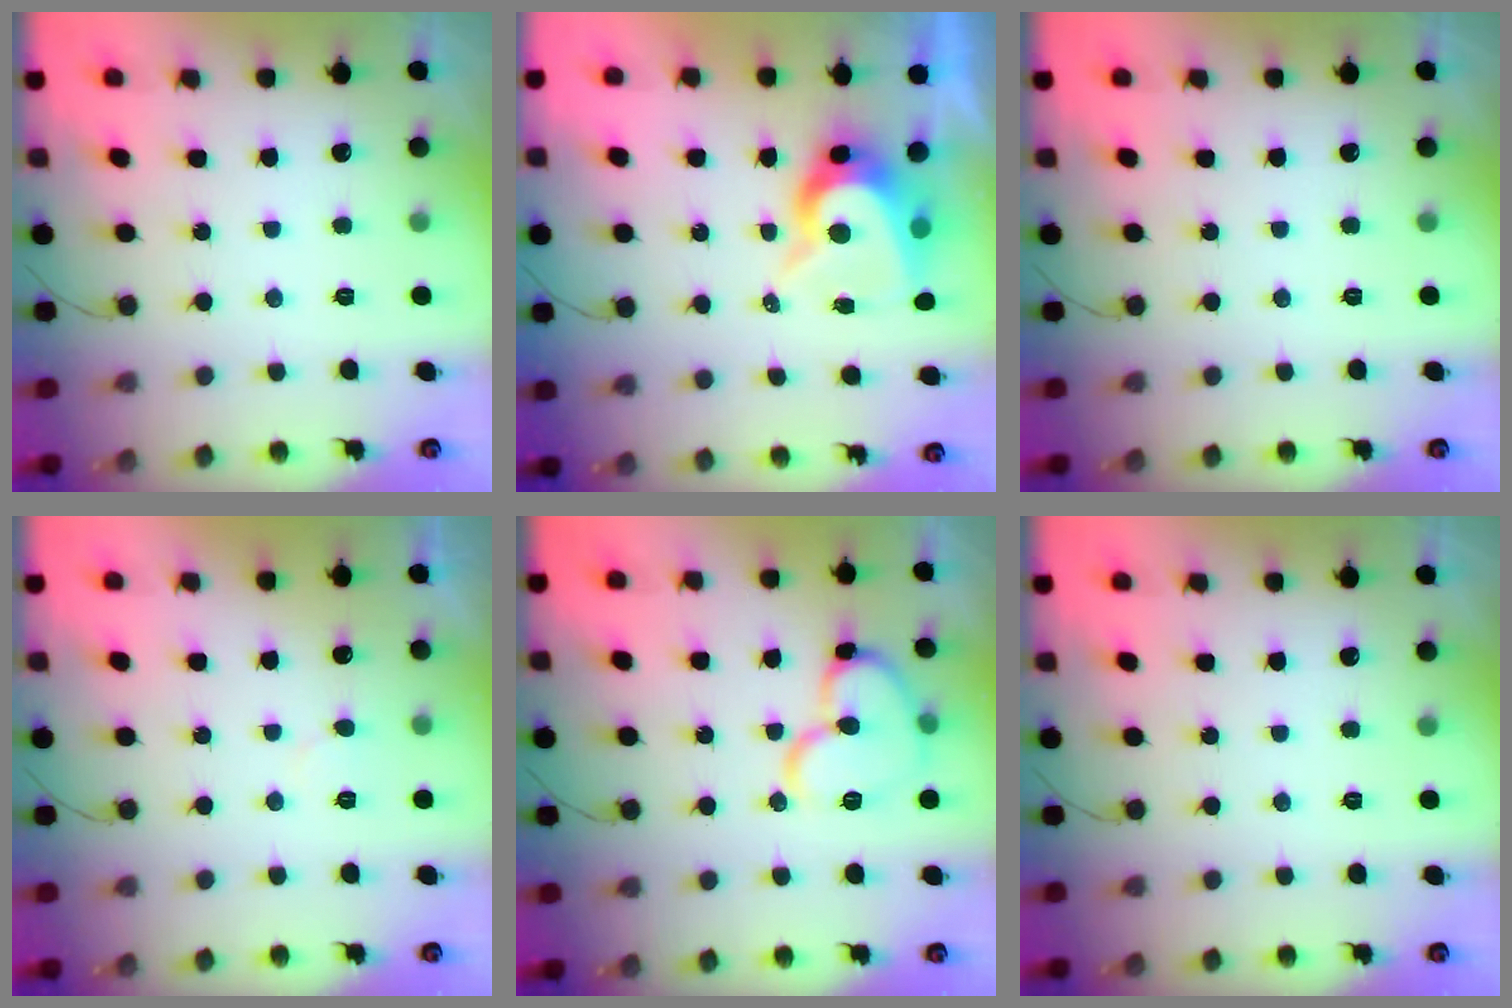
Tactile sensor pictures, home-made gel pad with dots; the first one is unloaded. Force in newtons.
{"total": 8.8, "press": 8.8, "slide": 0.9}
{"total": 0.0}
{"total": 4.1, "press": 4.1, "slide": 0.2}
{"total": 14.0, "press": 13.8, "slide": 2.3}
{"total": 0.0}